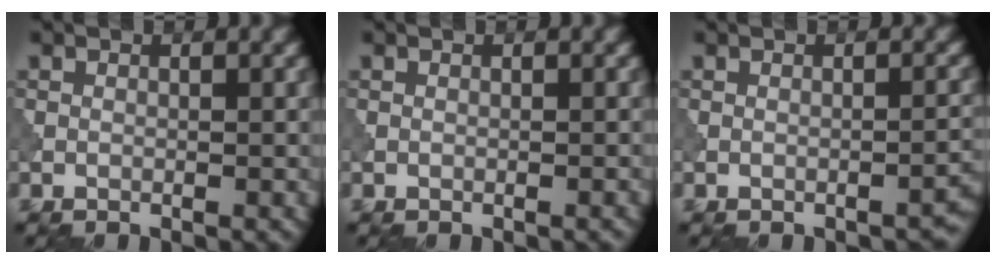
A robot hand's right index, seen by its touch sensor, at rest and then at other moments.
{"total": 0.0}
{"total": 1.4, "force": [-1.2, 0.3, 0.6], "torque": [-0.005, 0.003, -0.016]}